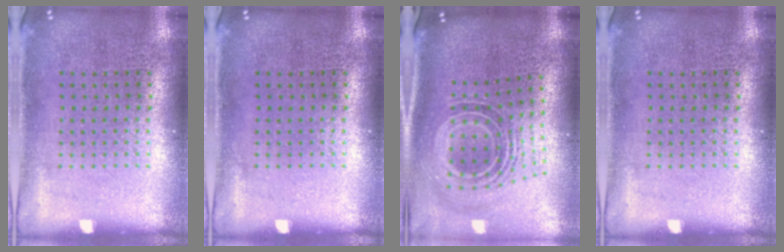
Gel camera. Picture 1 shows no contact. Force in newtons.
{"total": 0.0}
{"total": 1.6, "press": 1.3, "slide": 0.9}
{"total": 0.0}